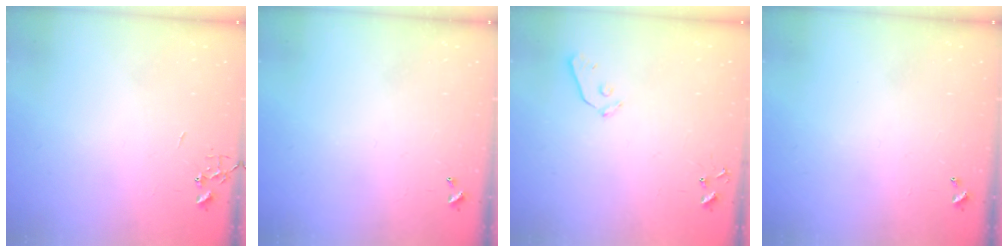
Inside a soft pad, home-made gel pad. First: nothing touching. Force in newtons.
{"total": 0.0}
{"total": 6.2, "press": 6.1, "slide": 0.7}
{"total": 0.0}